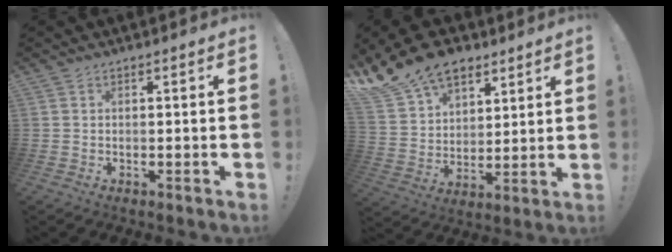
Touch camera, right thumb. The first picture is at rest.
{"total": 16.4, "force": [11.7, 9.7, 6.3], "torque": [-0.128, -0.071, 0.224]}